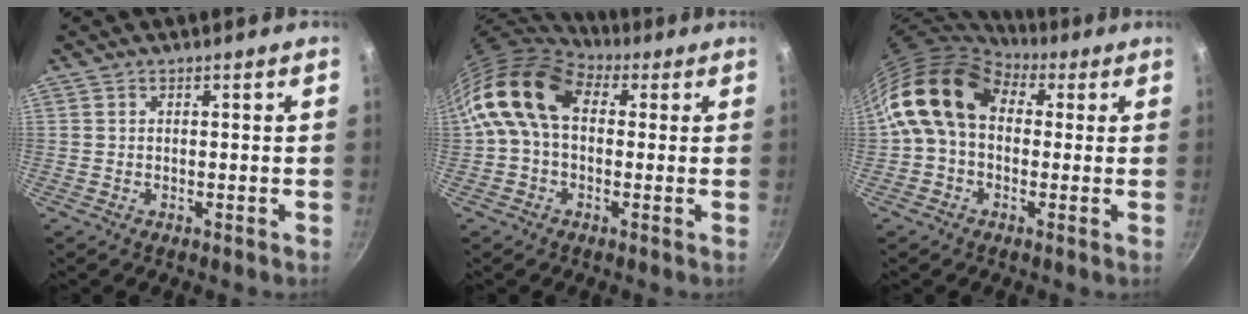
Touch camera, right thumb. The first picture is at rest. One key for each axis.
{"total": 12.7, "fx": 2.5, "fy": 8.5, "fz": 9.1, "tx": -0.146, "ty": 0.015, "tz": 0.024}
{"total": 13.4, "fx": 2.8, "fy": 9.7, "fz": 8.8, "tx": -0.134, "ty": 0.016, "tz": 0.027}